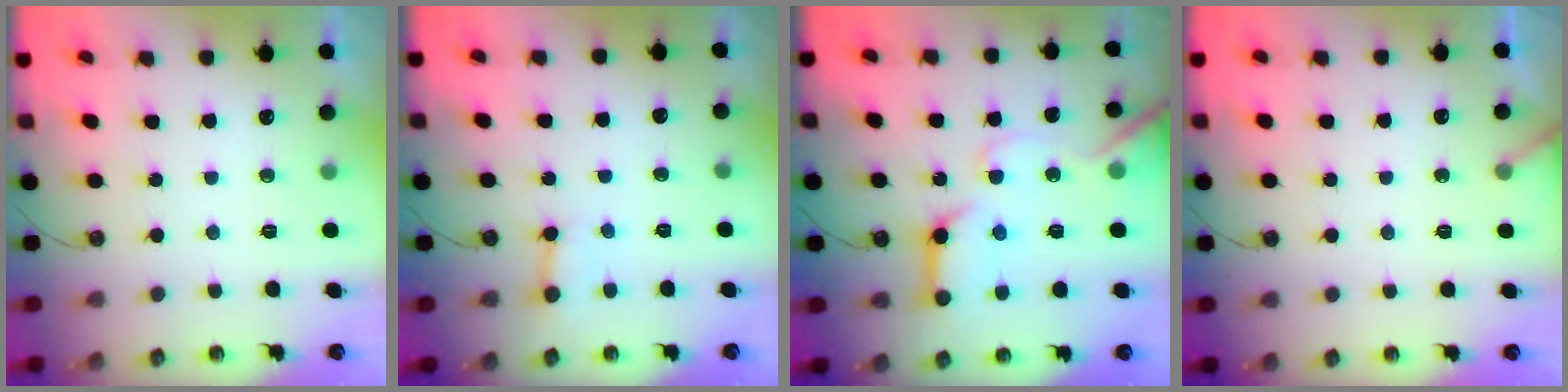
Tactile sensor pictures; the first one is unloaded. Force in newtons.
{"total": 3.1, "press": 3.1, "slide": 0.3}
{"total": 15.5, "press": 15.4, "slide": 1.7}
{"total": 2.7, "press": 2.7, "slide": 0.2}